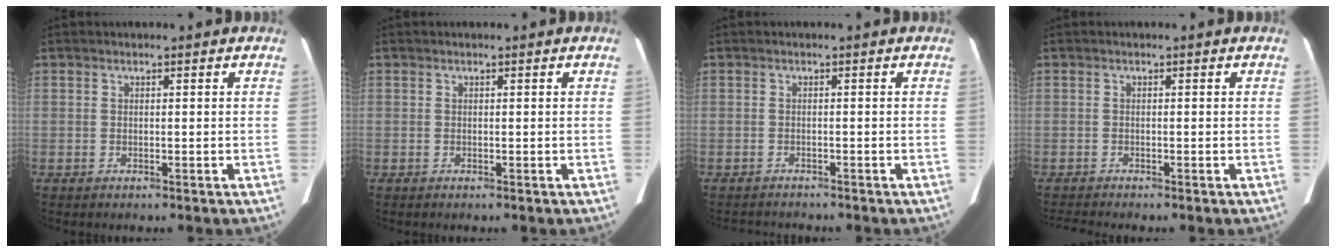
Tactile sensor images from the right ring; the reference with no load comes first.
{"total": 0.0}
{"total": 3.3, "force": [-3.2, 0.6, 0.7], "torque": [-0.012, -0.009, -0.045]}
{"total": 1.3, "force": [-1.2, -0.5, 0.1], "torque": [-0.012, -0.010, -0.025]}